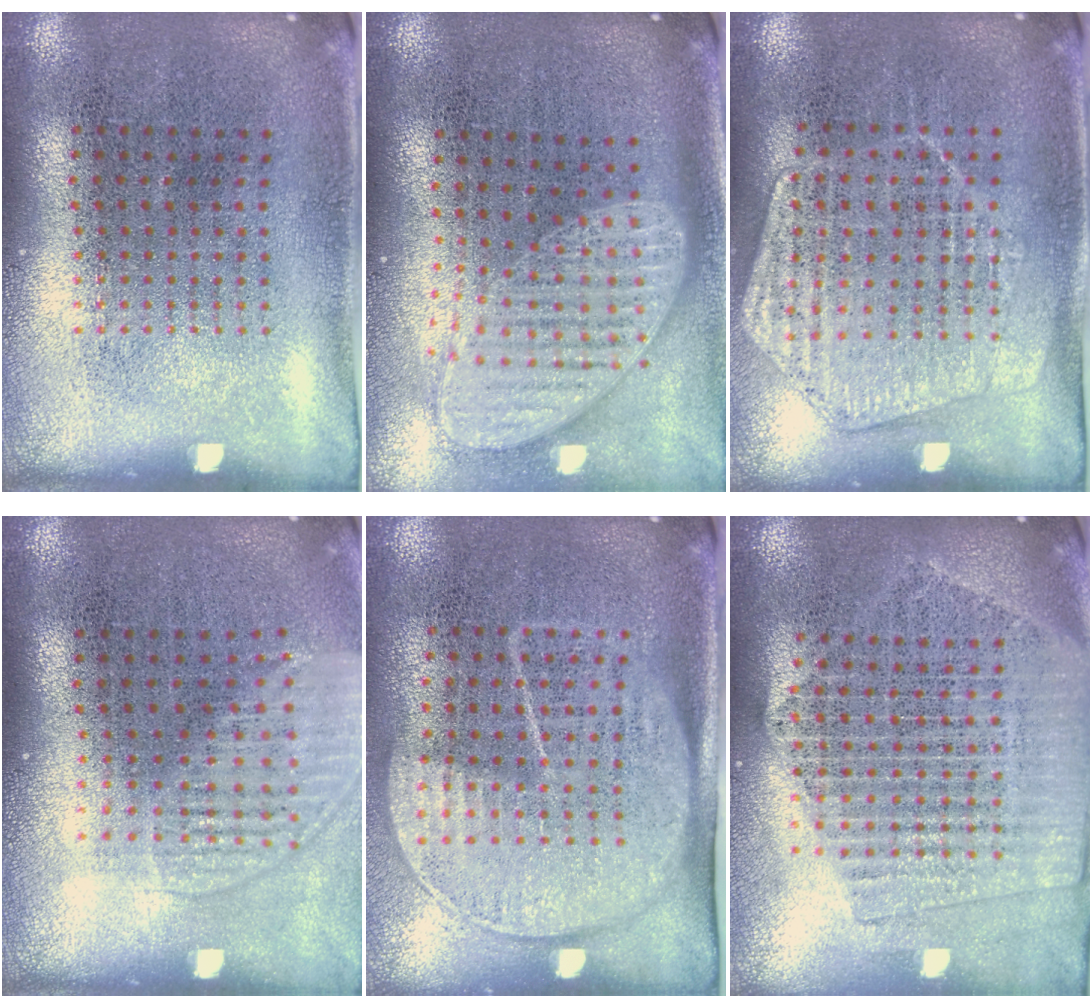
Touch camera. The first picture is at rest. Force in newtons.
{"total": 2.0, "press": 1.5, "slide": 1.2}
{"total": 1.4, "press": 1.4, "slide": 0.3}
{"total": 1.4, "press": 1.2, "slide": 0.6}
{"total": 1.8, "press": 1.4, "slide": 1.0}
{"total": 2.1, "press": 1.9, "slide": 0.9}